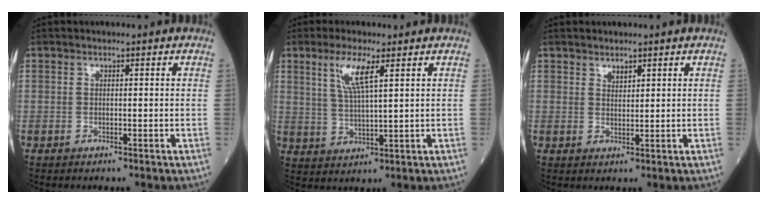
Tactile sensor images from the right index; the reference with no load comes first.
{"total": 6.0, "force": [3.0, 0.6, 5.2], "torque": [-0.111, -0.001, 0.063]}
{"total": 1.4, "force": [1.2, 0.5, 0.6], "torque": [-0.011, -0.001, 0.025]}